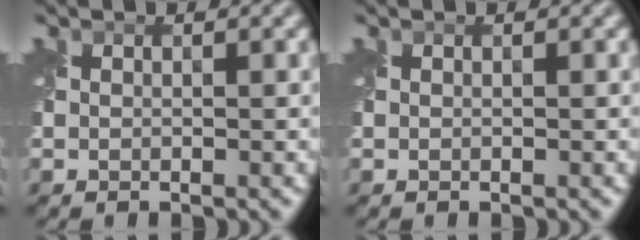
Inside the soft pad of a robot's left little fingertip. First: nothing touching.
{"total": 0.0}